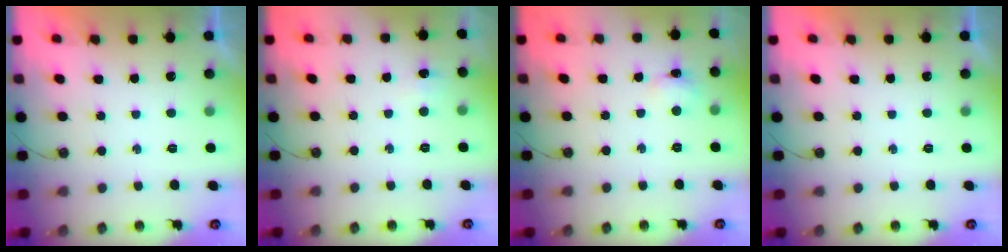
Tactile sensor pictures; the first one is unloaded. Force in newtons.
{"total": 11.1, "press": 3.6, "slide": 10.5}
{"total": 3.5, "press": 3.4, "slide": 0.7}
{"total": 0.0}